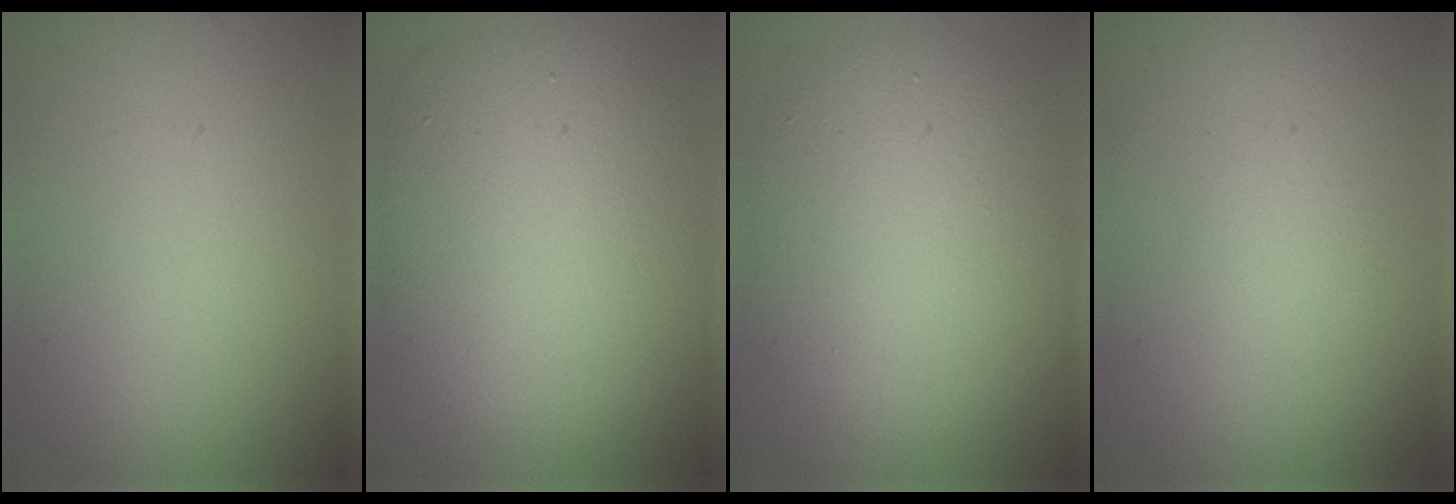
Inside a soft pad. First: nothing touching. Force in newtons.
{"total": 10.7, "press": 10.7, "slide": 0.7}
{"total": 8.7, "press": 8.7, "slide": 0.7}
{"total": 0.9, "press": 0.9, "slide": 0.1}